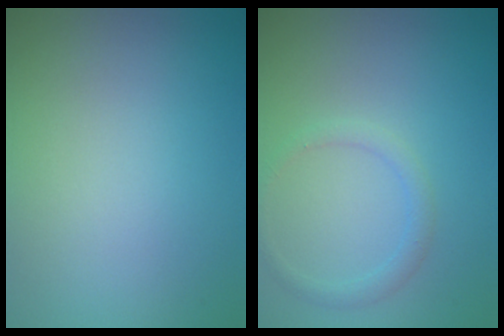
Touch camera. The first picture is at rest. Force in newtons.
{"total": 1.4, "press": 1.4, "slide": 0.2}